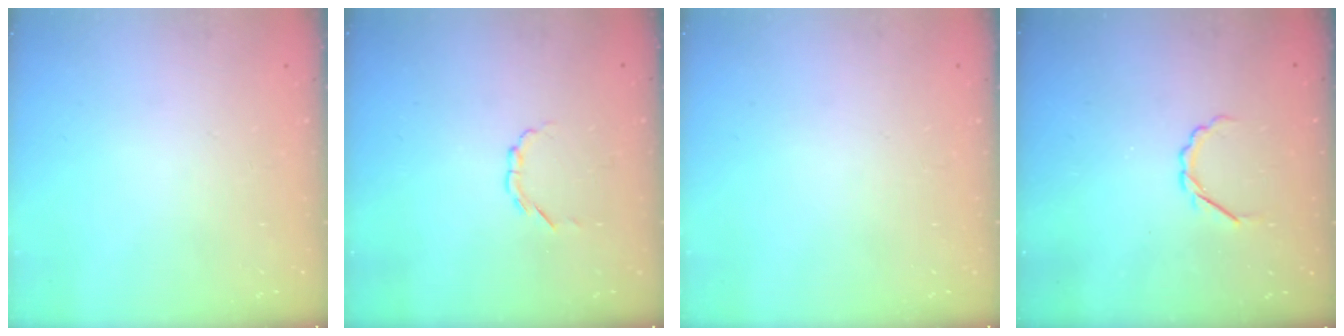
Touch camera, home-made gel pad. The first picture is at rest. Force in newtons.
{"total": 2.3, "press": 2.2, "slide": 0.8}
{"total": 0.0}
{"total": 2.4, "press": 2.2, "slide": 0.8}